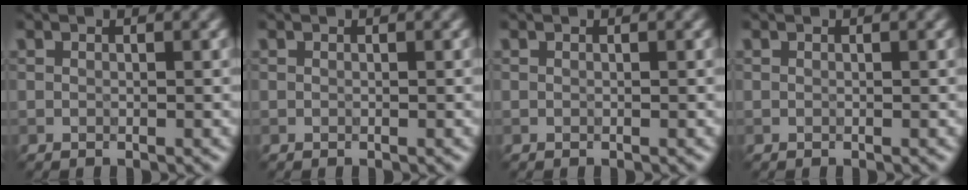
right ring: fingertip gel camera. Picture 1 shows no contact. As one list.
[{"total": 0.0}, {"total": 0.0}, {"total": 0.0}]